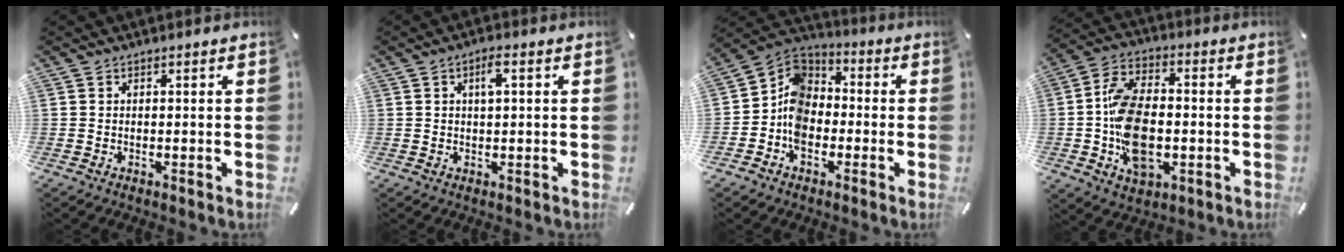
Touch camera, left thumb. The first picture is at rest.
{"total": 3.2, "force": [0.9, 1.2, 2.9], "torque": [-0.059, 0.007, 0.013]}
{"total": 10.0, "force": [-3.7, 8.0, 4.8], "torque": [-0.118, 0.019, -0.074]}
{"total": 14.2, "force": [-2.6, 8.9, 10.8], "torque": [-0.218, 0.008, -0.042]}